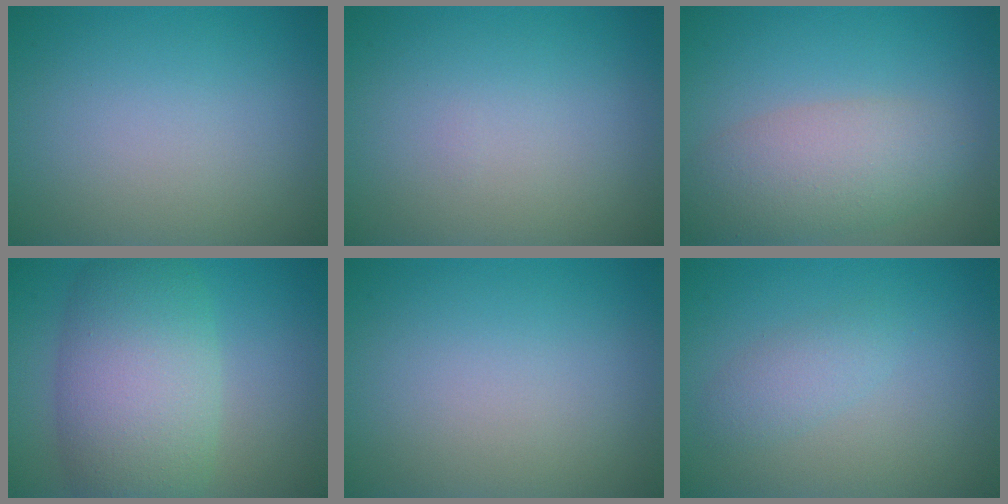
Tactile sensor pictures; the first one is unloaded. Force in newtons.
{"total": 0.0}
{"total": 5.2, "press": 5.2, "slide": 0.3}
{"total": 8.8, "press": 8.8, "slide": 0.5}
{"total": 0.0}
{"total": 1.8, "press": 1.8, "slide": 0.1}